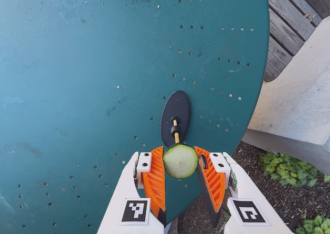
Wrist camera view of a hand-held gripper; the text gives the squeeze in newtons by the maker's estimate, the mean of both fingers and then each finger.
{"total": 10.6, "left": 10.4, "right": 10.7}